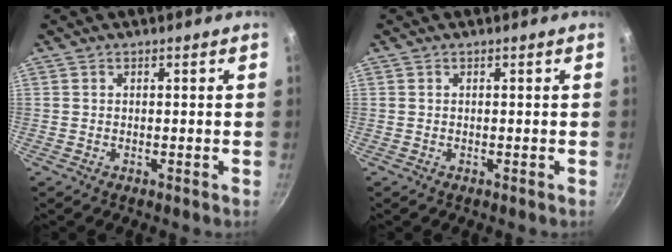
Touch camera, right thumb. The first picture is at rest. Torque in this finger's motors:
{"motor_torque": [-0.03, 0.02, 0.00, 0.00, 0.00]}